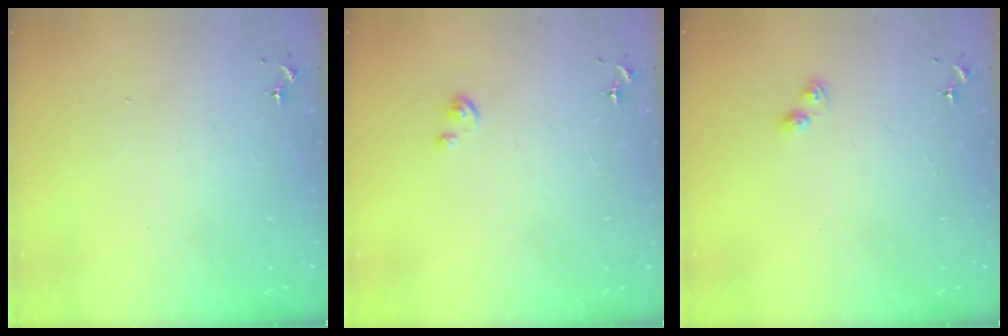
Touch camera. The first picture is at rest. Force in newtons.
{"total": 1.9, "press": 1.9, "slide": 0.2}
{"total": 2.8, "press": 2.7, "slide": 0.4}